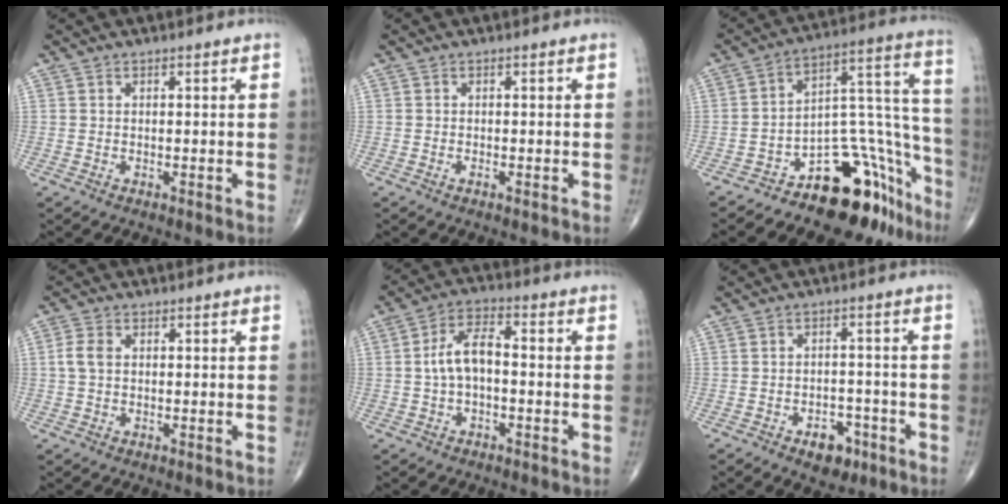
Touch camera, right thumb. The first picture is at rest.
{"total": 0.7, "force": [-0.3, 0.2, 0.6], "torque": [-0.015, 0.000, -0.007]}
{"total": 18.7, "force": [-13.2, 8.2, 10.4], "torque": [-0.056, 0.157, -0.202]}
{"total": 3.1, "force": [0.3, 2.1, 2.3], "torque": [-0.053, 0.006, 0.001]}
{"total": 7.3, "force": [-0.5, 3.7, 6.2], "torque": [-0.120, 0.028, -0.018]}
{"total": 5.9, "force": [-3.3, 3.7, 3.2], "torque": [-0.021, 0.025, -0.045]}